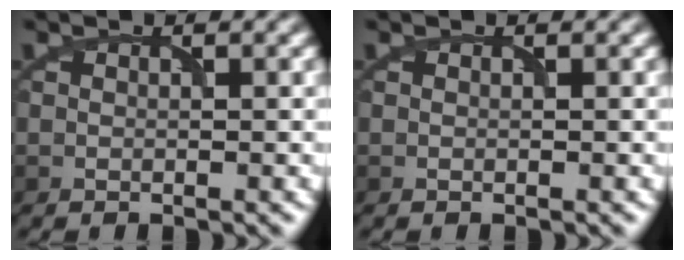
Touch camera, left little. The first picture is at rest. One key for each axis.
{"total": 0.0}